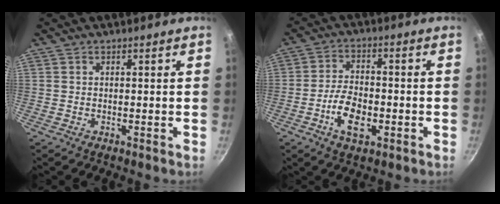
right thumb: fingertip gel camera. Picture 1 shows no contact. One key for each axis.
{"total": 8.5, "fx": -2.9, "fy": 4.5, "fz": 6.6, "tx": -0.116, "ty": 0.022, "tz": -0.055}